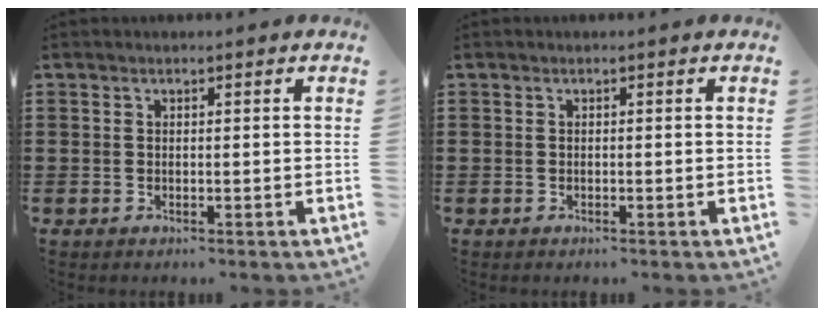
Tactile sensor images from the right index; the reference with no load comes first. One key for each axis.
{"total": 0.0}